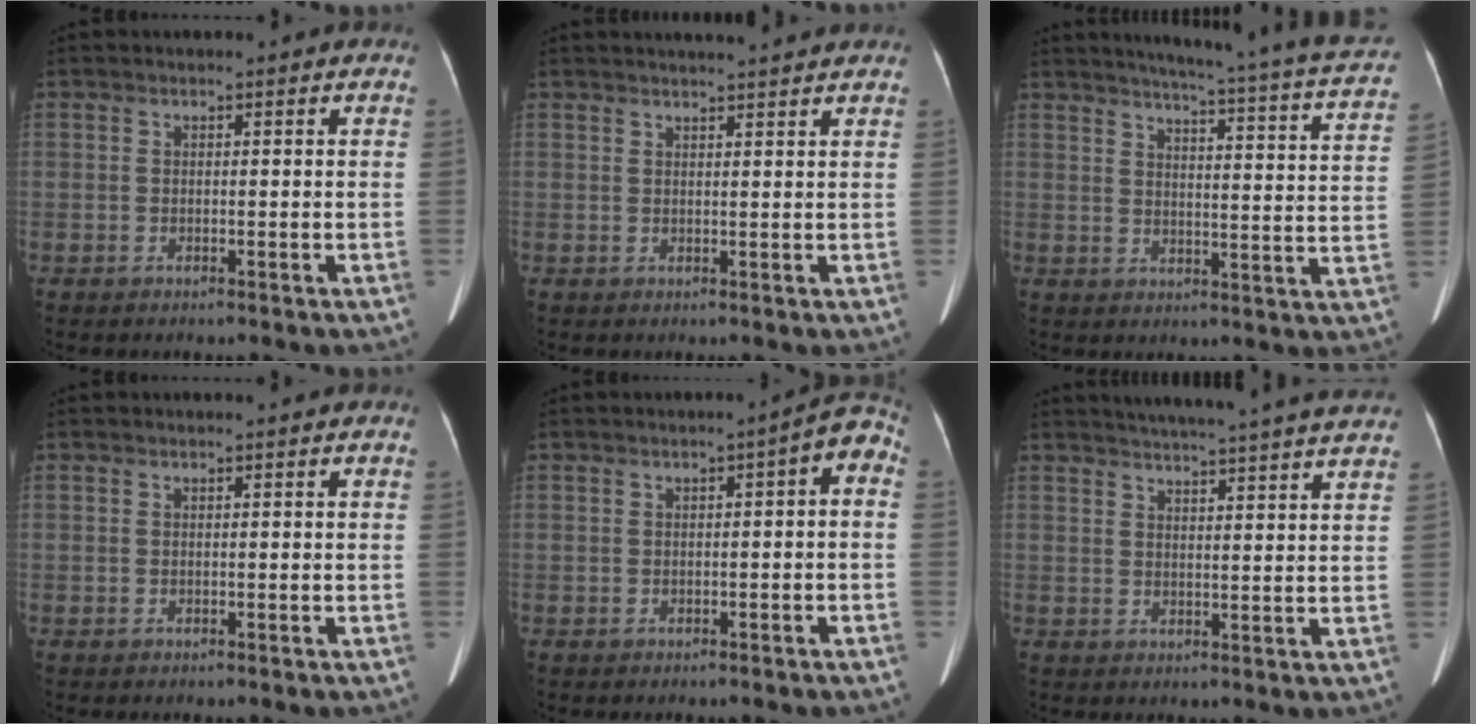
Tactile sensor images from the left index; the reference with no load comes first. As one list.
[{"total": 6.2, "force": [5.8, 0.0, 2.2], "torque": [-0.033, 0.021, 0.070]}, {"total": 22.4, "force": [20.1, 0.6, 9.9], "torque": [-0.133, -0.058, 0.230]}, {"total": 0.8, "force": [0.8, 0.1, 0.3], "torque": [-0.007, 0.012, 0.010]}, {"total": 3.7, "force": [0.0, 1.0, 3.6], "torque": [-0.029, 0.022, -0.010]}, {"total": 18.2, "force": [16.9, -0.4, 6.8], "torque": [-0.107, -0.015, 0.212]}]